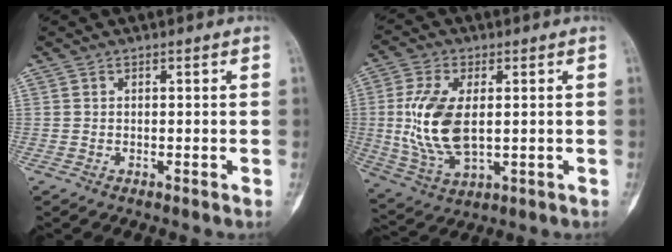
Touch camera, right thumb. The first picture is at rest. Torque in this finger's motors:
{"motor_torque": [1.90, 0.90, 1.00, -1.37, 0.27]}